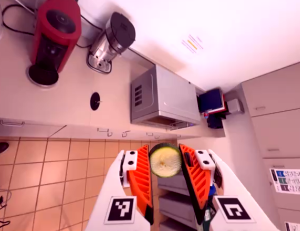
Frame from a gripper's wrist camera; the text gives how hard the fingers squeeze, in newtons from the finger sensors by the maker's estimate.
{"total": 8.8, "left": 8.7, "right": 9.0}